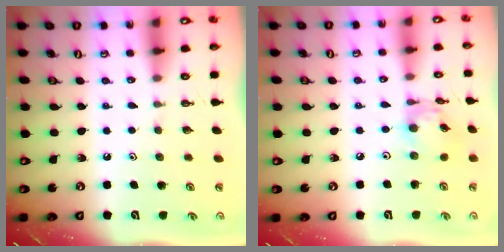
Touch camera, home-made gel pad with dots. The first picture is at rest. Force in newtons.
{"total": 11.2, "press": 11.2, "slide": 0.9}